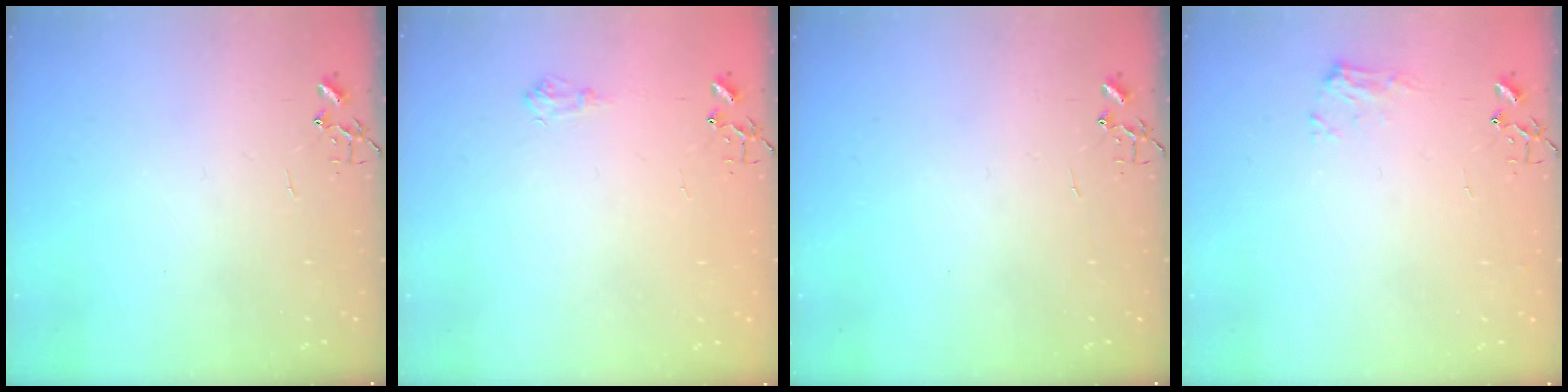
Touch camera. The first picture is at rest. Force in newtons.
{"total": 6.2, "press": 6.2, "slide": 0.8}
{"total": 0.0}
{"total": 7.3, "press": 7.3, "slide": 0.2}